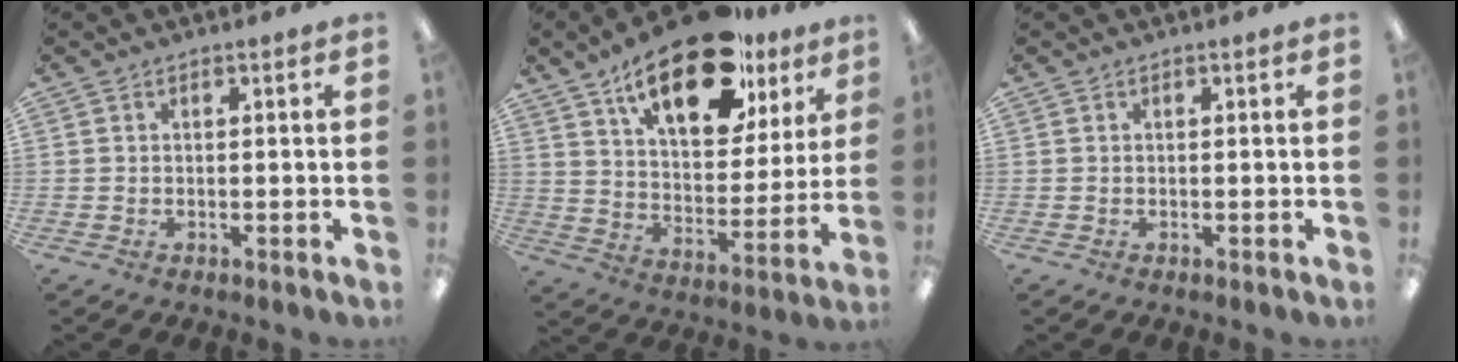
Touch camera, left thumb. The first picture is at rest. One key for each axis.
{"total": 23.1, "fx": 14.8, "fy": 10.3, "fz": 14.4, "tx": -0.221, "ty": -0.077, "tz": 0.250}
{"total": 0.0}